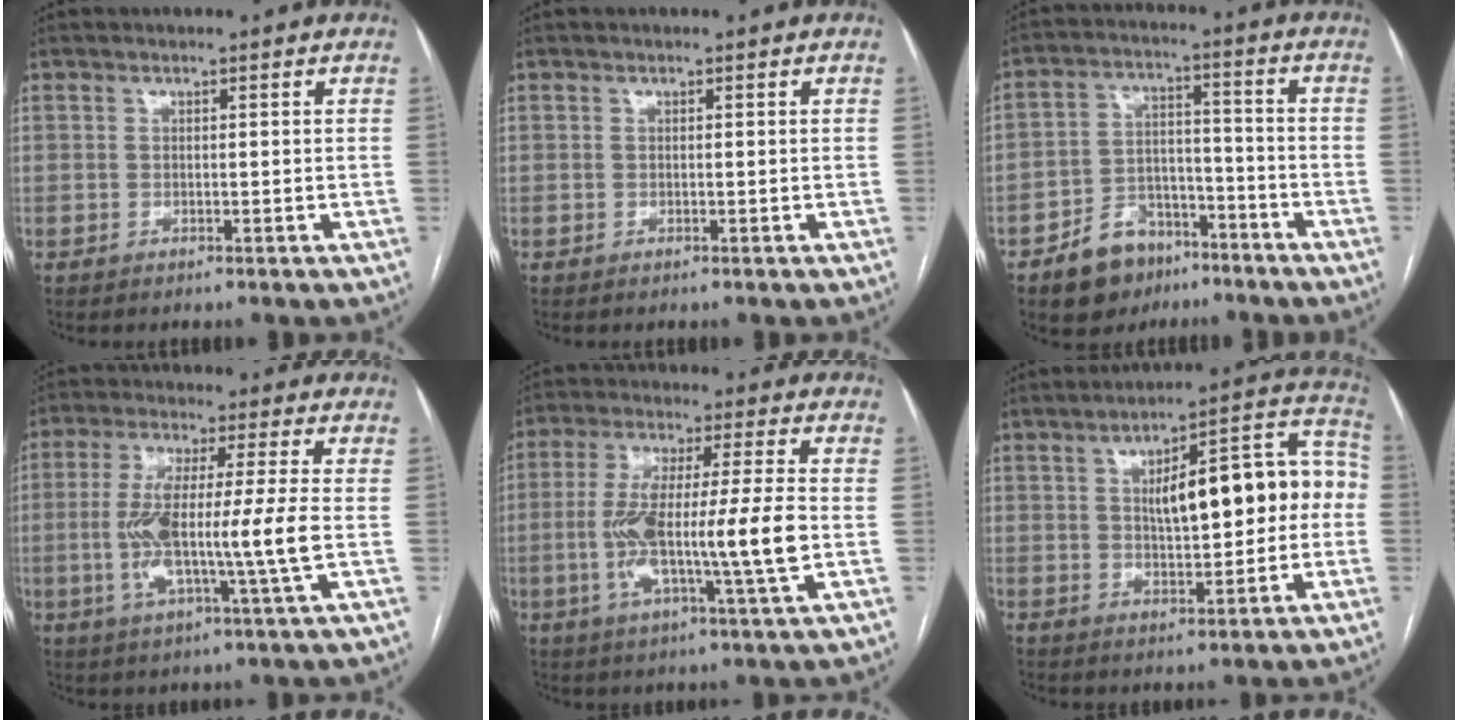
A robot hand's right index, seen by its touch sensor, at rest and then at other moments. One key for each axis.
{"total": 0.0}
{"total": 9.5, "fx": -6.3, "fy": 6.1, "fz": 3.6, "tx": -0.062, "ty": 0.020, "tz": -0.101}
{"total": 13.0, "fx": -1.4, "fy": 0.1, "fz": 12.9, "tx": -0.254, "ty": -0.003, "tz": -0.031}
{"total": 15.1, "fx": -1.9, "fy": 0.7, "fz": 15.0, "tx": -0.283, "ty": 0.002, "tz": -0.038}
{"total": 15.3, "fx": 1.0, "fy": 4.8, "fz": 14.4, "tx": -0.193, "ty": 0.051, "tz": 0.022}